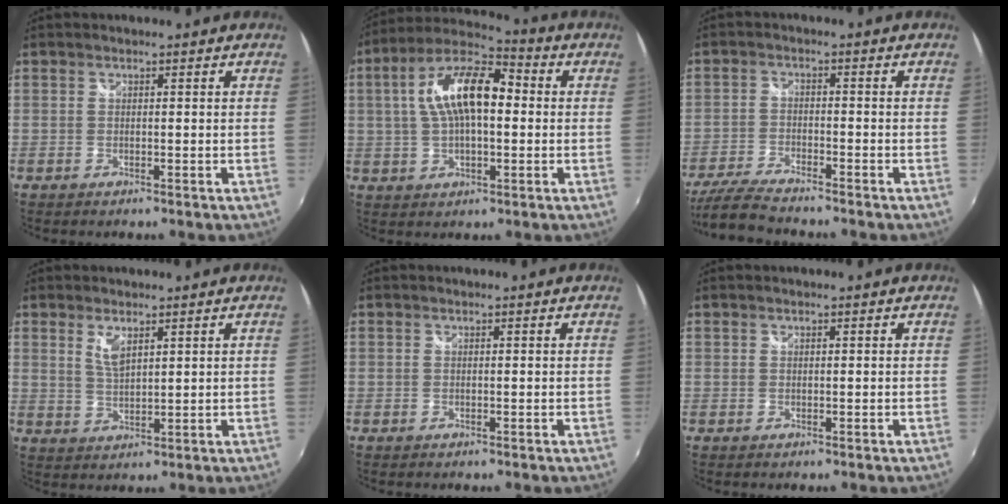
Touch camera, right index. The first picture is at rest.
{"total": 14.4, "force": [1.6, 6.5, 12.8], "torque": [-0.236, 0.025, 0.019]}
{"total": 8.2, "force": [-7.4, 0.9, 3.5], "torque": [-0.094, -0.022, -0.139]}
{"total": 3.8, "force": [2.1, 1.4, 2.9], "torque": [-0.052, -0.005, 0.039]}
{"total": 0.0}
{"total": 0.0}